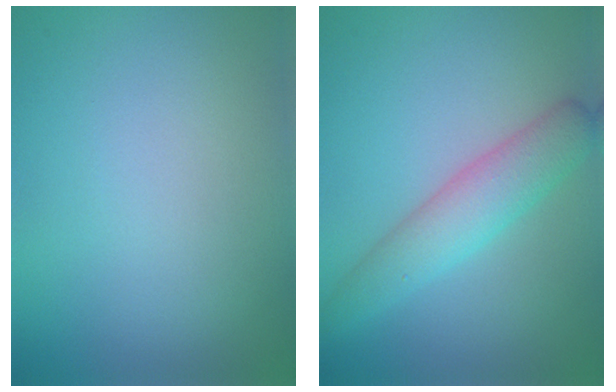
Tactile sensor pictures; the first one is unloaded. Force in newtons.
{"total": 4.1, "press": 4.1, "slide": 0.2}